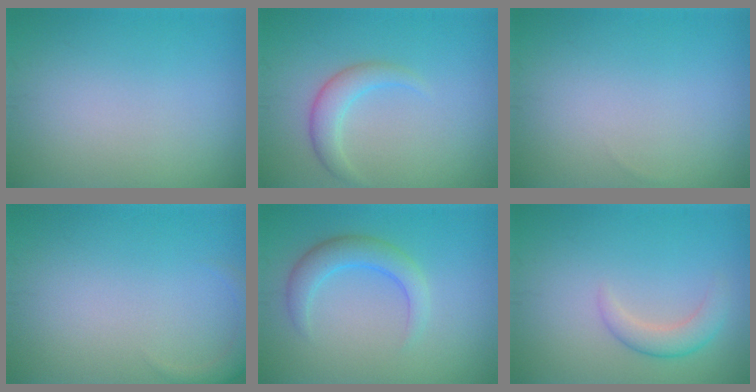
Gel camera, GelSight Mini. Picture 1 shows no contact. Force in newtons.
{"total": 2.4, "press": 2.4, "slide": 0.2}
{"total": 0.0}
{"total": 1.4, "press": 1.4, "slide": 0.1}
{"total": 3.2, "press": 3.2, "slide": 0.2}
{"total": 2.3, "press": 2.2, "slide": 0.2}